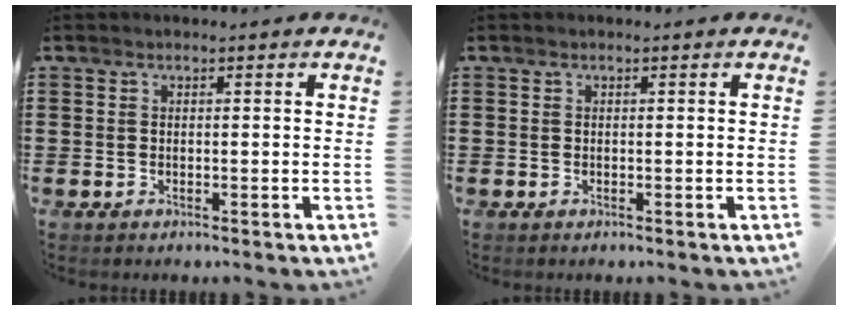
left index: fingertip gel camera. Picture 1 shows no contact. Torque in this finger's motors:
{"motor_torque": [0.00, 0.01, 0.00, 0.01]}